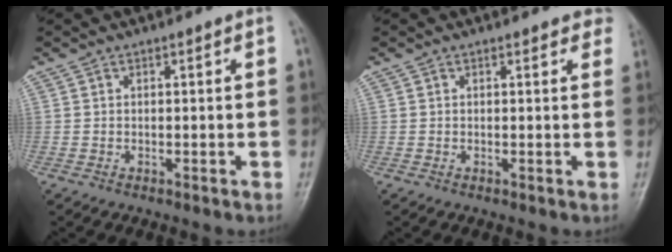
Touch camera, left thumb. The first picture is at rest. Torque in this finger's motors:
{"motor_torque": [-0.05, 0.15, 0.07, 0.10, 0.04]}